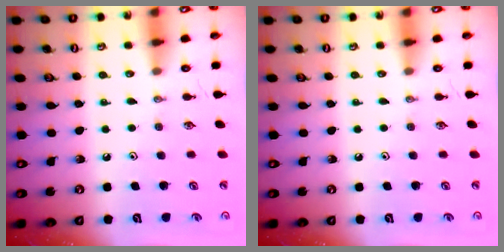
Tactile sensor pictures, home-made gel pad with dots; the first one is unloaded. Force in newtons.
{"total": 0.0}